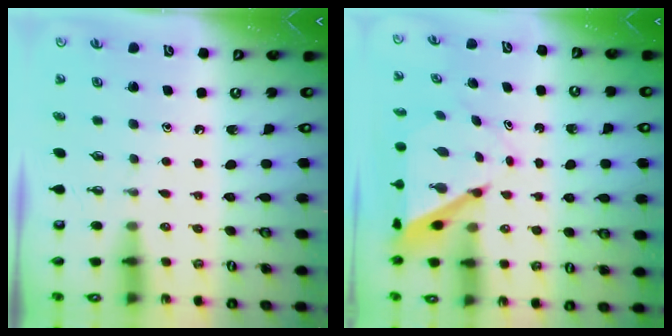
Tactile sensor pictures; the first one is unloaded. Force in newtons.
{"total": 7.4, "press": 7.4, "slide": 0.5}